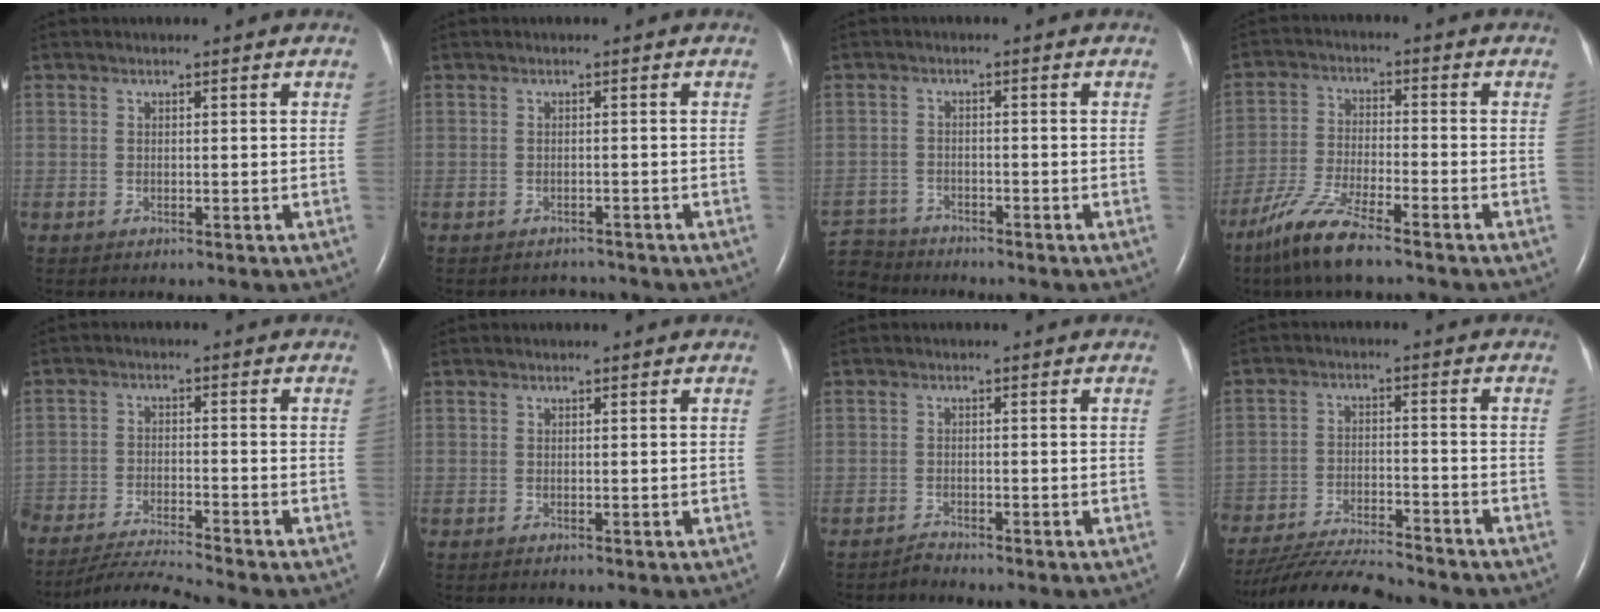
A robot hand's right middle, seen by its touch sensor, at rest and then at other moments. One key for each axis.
{"total": 2.5, "fx": -2.3, "fy": 0.6, "fz": -0.5, "tx": 0.005, "ty": -0.005, "tz": -0.035}
{"total": 7.2, "fx": -6.9, "fy": 2.2, "fz": -0.2, "tx": -0.009, "ty": 0.002, "tz": -0.130}
{"total": 8.9, "fx": -6.7, "fy": 1.0, "fz": 5.7, "tx": -0.125, "ty": -0.022, "tz": -0.131}
{"total": 8.6, "fx": -8.2, "fy": -1.8, "fz": 1.9, "tx": -0.025, "ty": -0.012, "tz": -0.149}
{"total": 0.0}
{"total": 1.2, "fx": -1.1, "fy": -0.2, "fz": -0.3, "tx": 0.010, "ty": -0.007, "tz": -0.020}
{"total": 14.5, "fx": -13.6, "fy": 0.9, "fz": 4.9, "tx": -0.088, "ty": -0.019, "tz": -0.221}